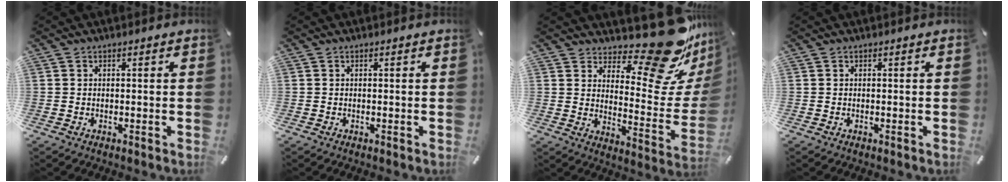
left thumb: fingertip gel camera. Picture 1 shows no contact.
{"total": 0.0}
{"total": 20.3, "force": [15.4, 7.0, 11.2], "torque": [-0.132, -0.130, 0.249]}
{"total": 0.0}